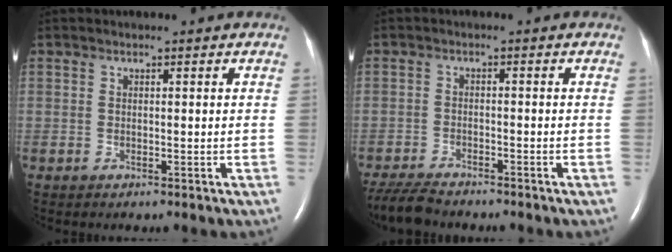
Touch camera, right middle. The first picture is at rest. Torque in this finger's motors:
{"motor_torque": [0.33, -0.35, 0.17, 0.03]}